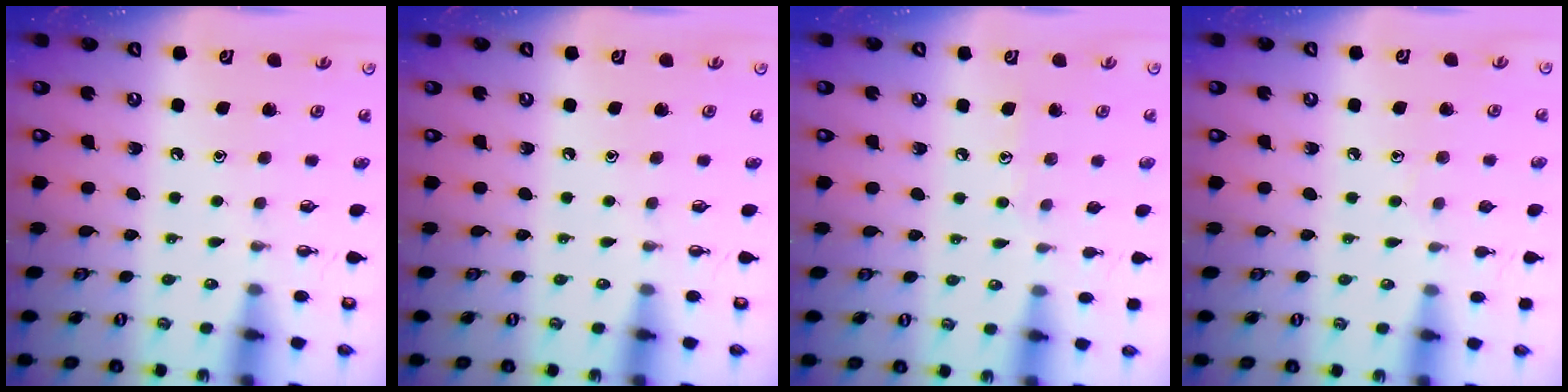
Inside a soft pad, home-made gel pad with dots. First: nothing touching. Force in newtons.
{"total": 0.0}
{"total": 5.1, "press": 5.1, "slide": 0.5}
{"total": 4.4, "press": 4.4, "slide": 0.5}